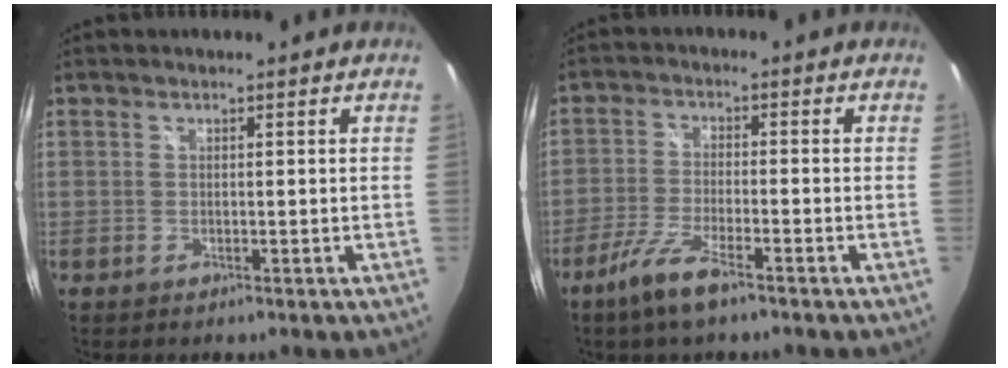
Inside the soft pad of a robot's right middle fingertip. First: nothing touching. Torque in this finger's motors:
{"motor_torque": [1.04, -0.90, 0.40, 0.08]}